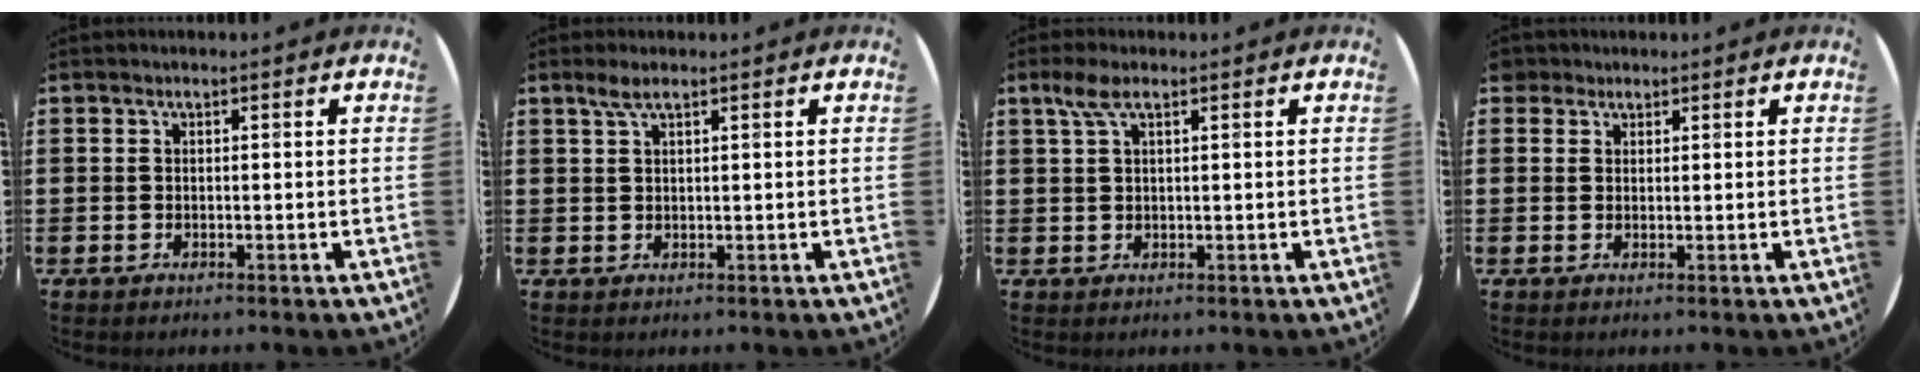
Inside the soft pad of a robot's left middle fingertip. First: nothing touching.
{"total": 2.1, "force": [1.4, 0.3, 1.5], "torque": [-0.030, 0.005, 0.024]}
{"total": 2.8, "force": [1.4, 0.8, 2.3], "torque": [-0.047, 0.008, 0.023]}
{"total": 1.5, "force": [1.2, 0.8, 0.0], "torque": [0.006, 0.001, 0.022]}